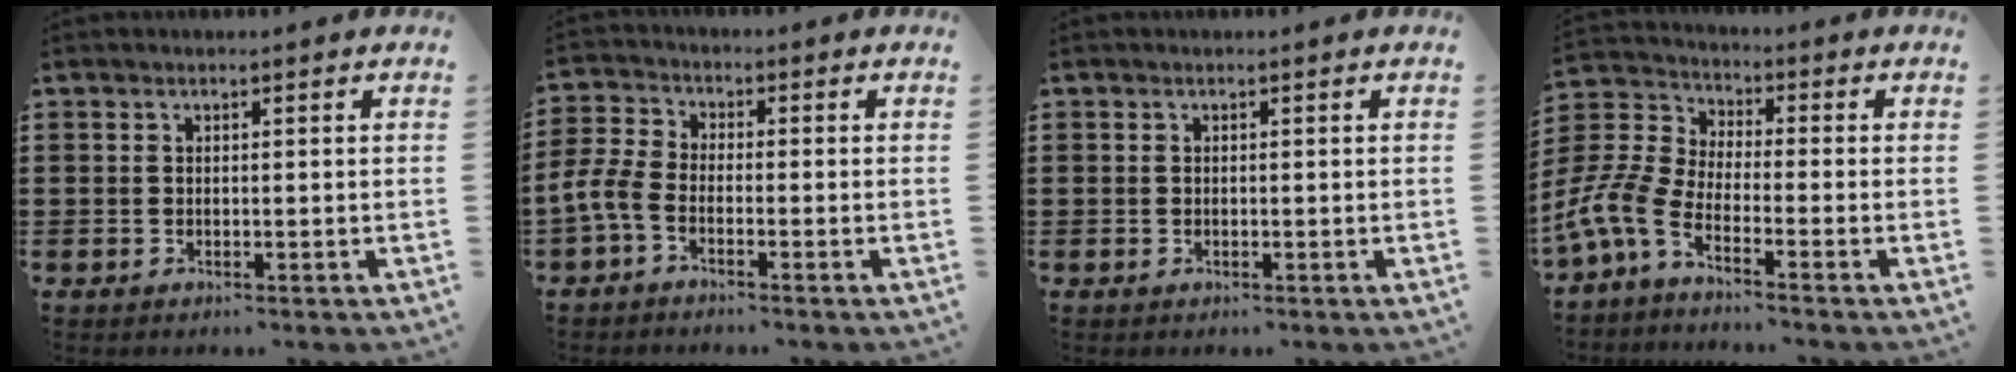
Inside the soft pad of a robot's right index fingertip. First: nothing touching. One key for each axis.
{"total": 4.2, "fx": -2.8, "fy": 1.5, "fz": 2.7, "tx": -0.083, "ty": -0.009, "tz": -0.062}
{"total": 0.0}
{"total": 6.3, "fx": -4.5, "fy": 2.1, "fz": 3.8, "tx": -0.136, "ty": -0.028, "tz": -0.102}